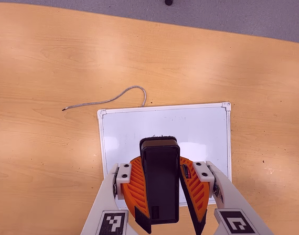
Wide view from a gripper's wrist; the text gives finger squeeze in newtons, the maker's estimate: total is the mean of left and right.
{"total": 10.0, "left": 10.3, "right": 9.8}